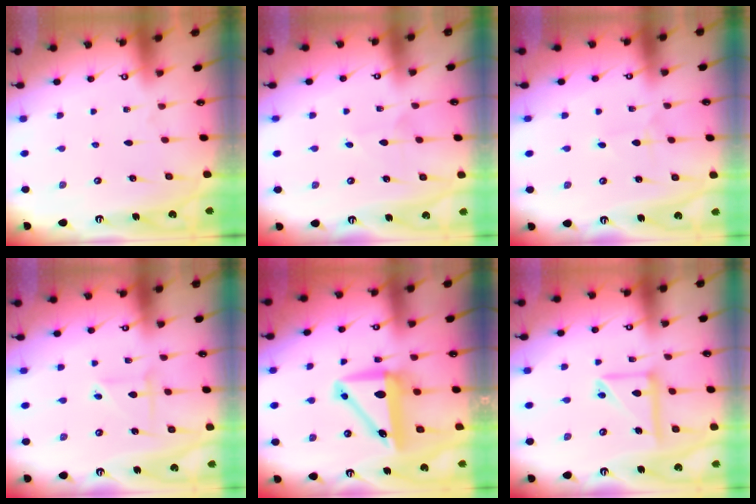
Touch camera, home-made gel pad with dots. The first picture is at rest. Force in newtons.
{"total": 3.6, "press": 3.5, "slide": 0.3}
{"total": 1.1, "press": 1.0, "slide": 0.1}
{"total": 2.8, "press": 2.8, "slide": 0.2}
{"total": 10.0, "press": 9.7, "slide": 2.2}
{"total": 12.8, "press": 12.7, "slide": 1.2}